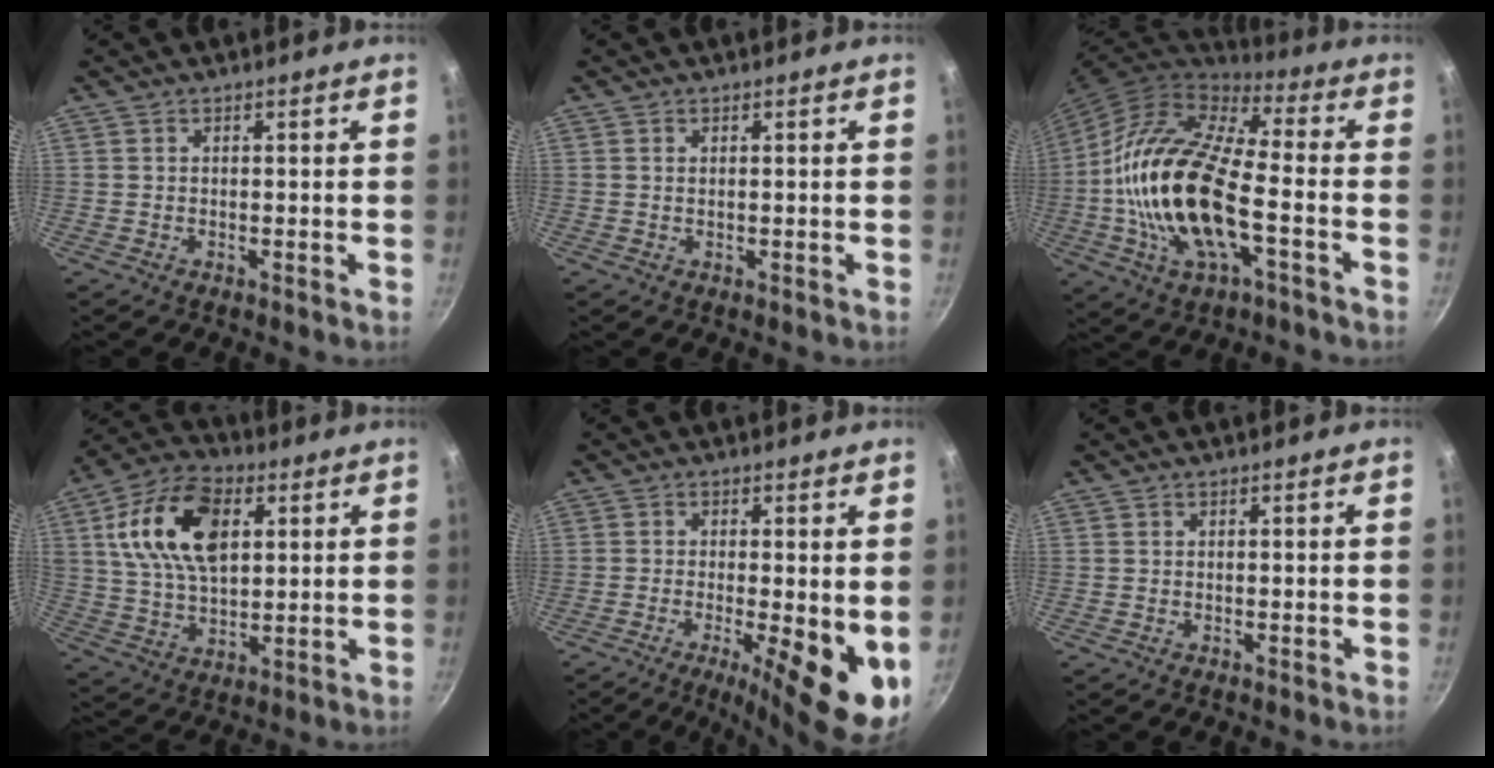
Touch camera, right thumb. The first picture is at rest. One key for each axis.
{"total": 0.7, "fx": 0.3, "fy": 0.4, "fz": 0.5, "tx": -0.010, "ty": 0.001, "tz": 0.005}
{"total": 23.0, "fx": -4.1, "fy": 9.9, "fz": 20.3, "tx": -0.396, "ty": 0.026, "tz": -0.090}
{"total": 17.9, "fx": 5.2, "fy": 10.7, "fz": 13.4, "tx": -0.230, "ty": -0.001, "tz": 0.089}
{"total": 12.4, "fx": -2.8, "fy": 3.4, "fz": 11.6, "tx": -0.157, "ty": -0.010, "tz": -0.037}
{"total": 0.0}